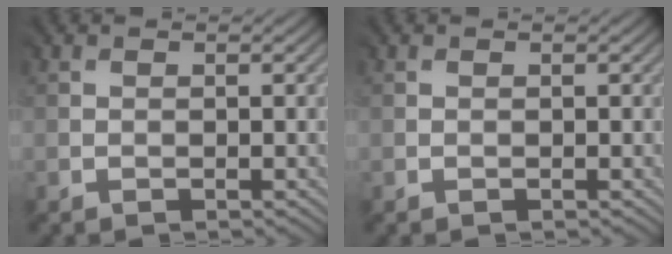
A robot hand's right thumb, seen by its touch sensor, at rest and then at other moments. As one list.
[{"total": 0.0}]